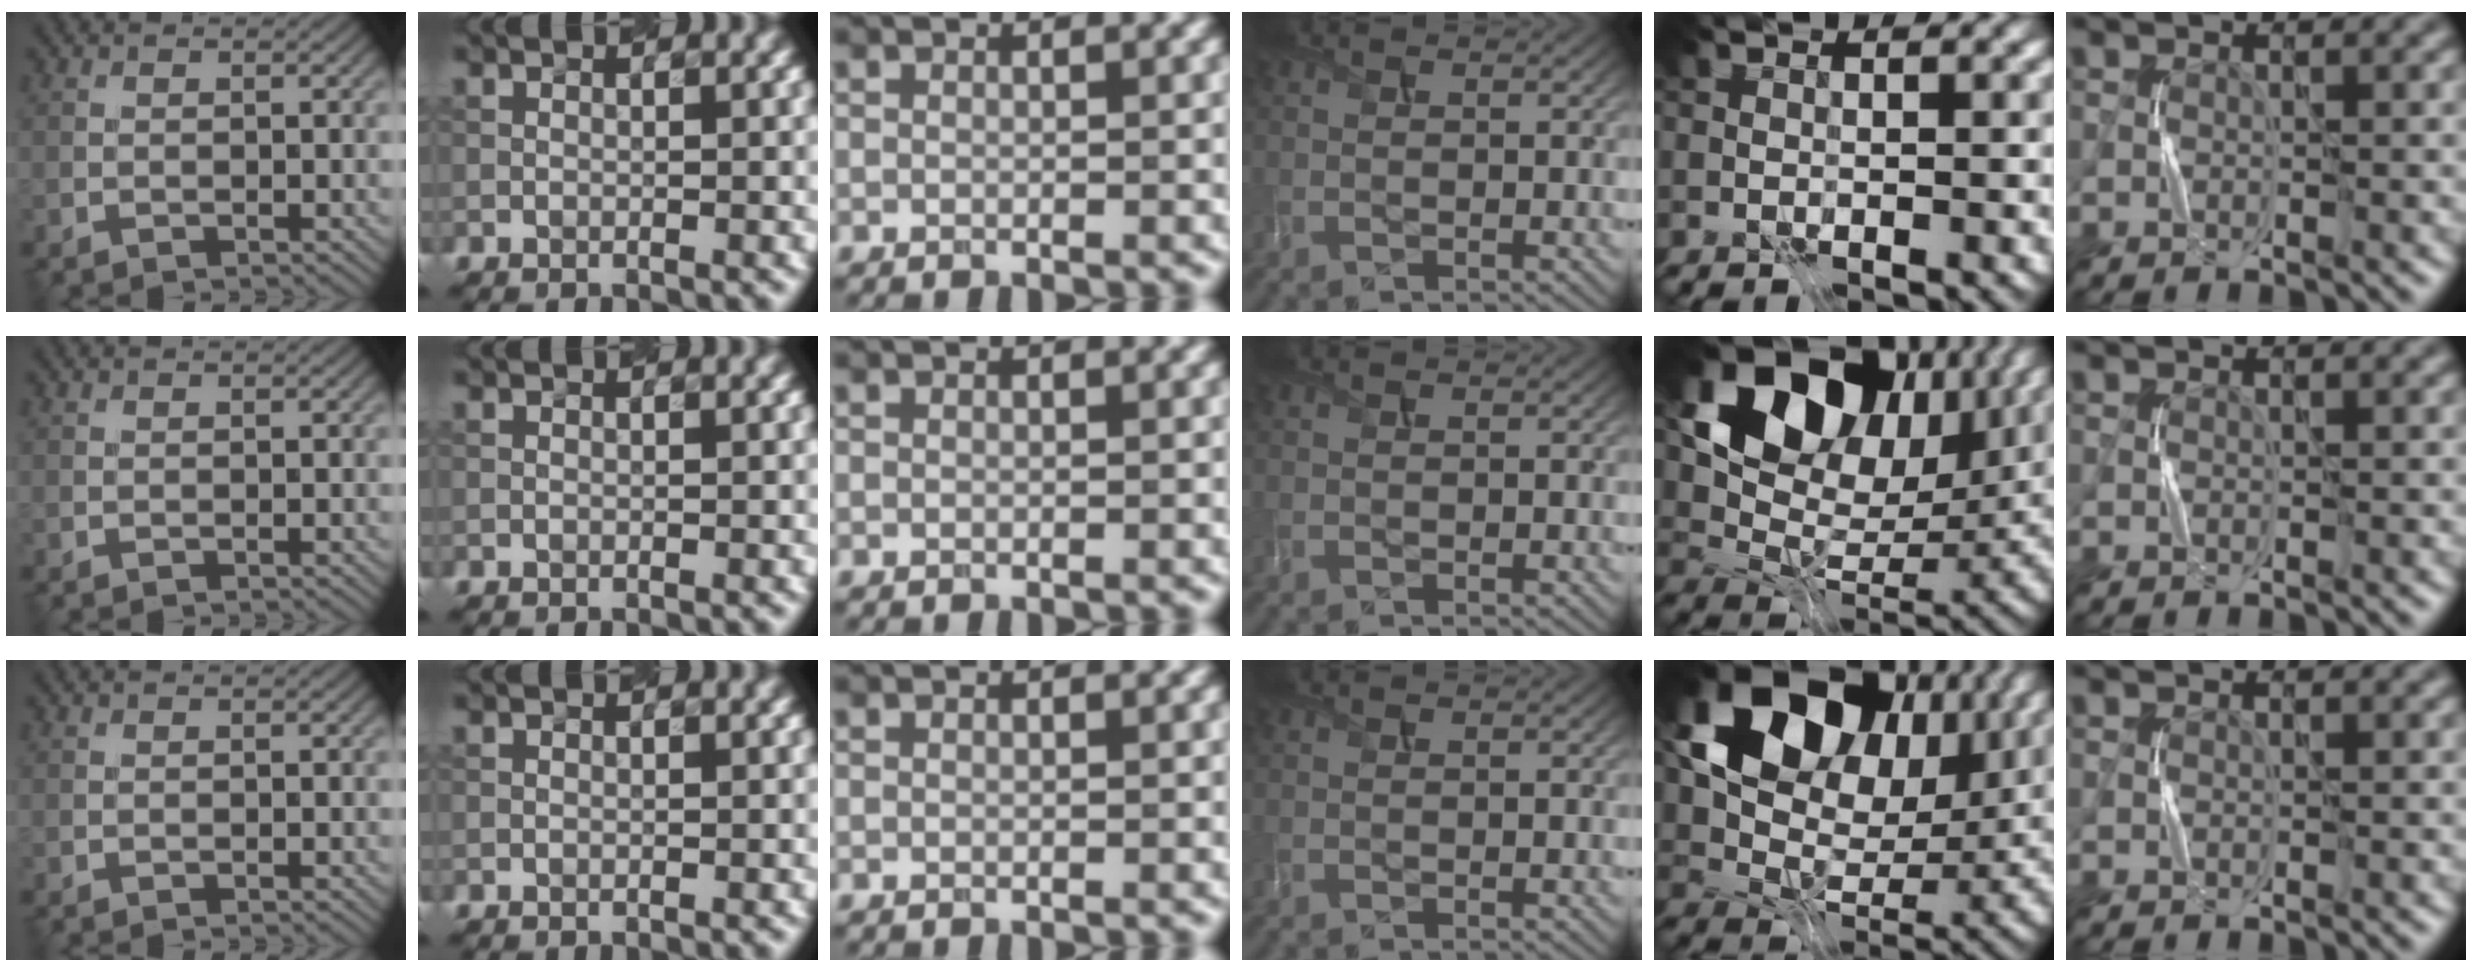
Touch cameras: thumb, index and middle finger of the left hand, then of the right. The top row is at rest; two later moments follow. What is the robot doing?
{"motion": "press", "object": "joystick"}